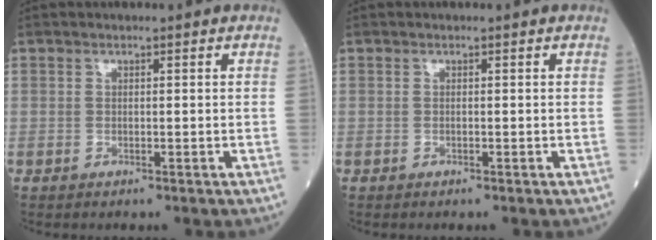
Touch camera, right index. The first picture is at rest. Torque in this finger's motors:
{"motor_torque": [0.01, 0.01, 0.00, -0.01]}